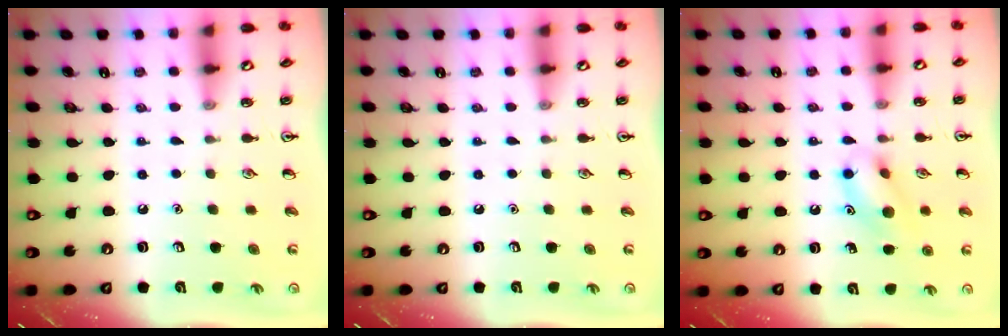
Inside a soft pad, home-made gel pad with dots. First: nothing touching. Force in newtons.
{"total": 0.0}
{"total": 11.7, "press": 11.6, "slide": 0.7}